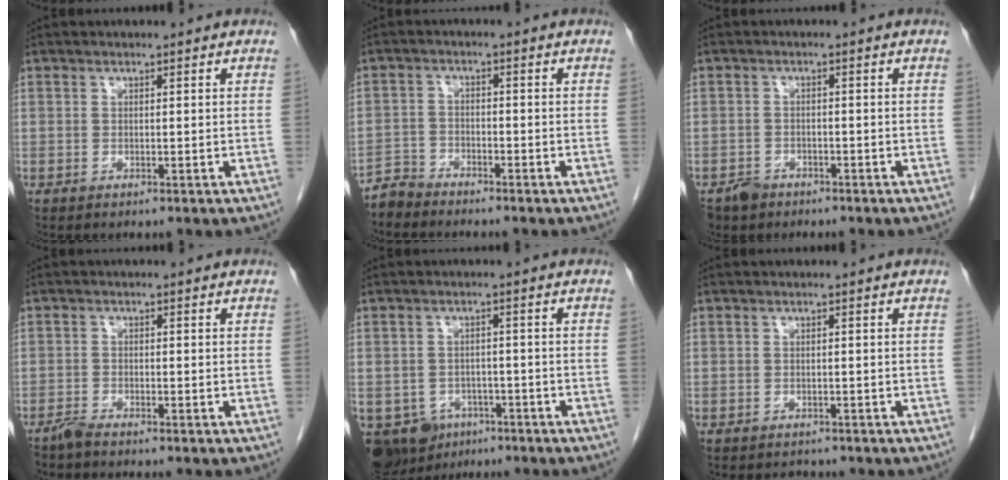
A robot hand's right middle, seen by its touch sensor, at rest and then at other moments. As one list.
[{"total": 3.1, "force": [-3.0, 0.6, -0.5], "torque": [0.013, -0.007, -0.061]}, {"total": 2.7, "force": [-1.9, 1.9, 0.4], "torque": [-0.012, 0.005, -0.029]}, {"total": 1.6, "force": [-1.5, -0.1, 0.4], "torque": [-0.013, -0.003, -0.030]}, {"total": 9.8, "force": [-5.5, 7.6, 3.1], "torque": [-0.079, -0.003, -0.073]}, {"total": 1.4, "force": [-1.2, 0.7, -0.1], "torque": [-0.003, -0.001, -0.018]}]